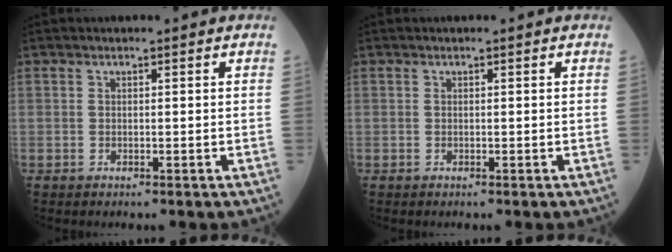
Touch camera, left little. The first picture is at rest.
{"total": 0.0}